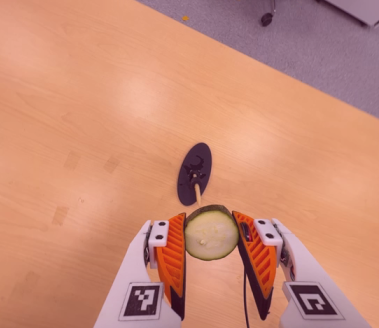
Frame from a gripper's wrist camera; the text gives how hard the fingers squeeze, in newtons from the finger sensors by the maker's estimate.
{"total": 10.9, "left": 10.0, "right": 11.8}